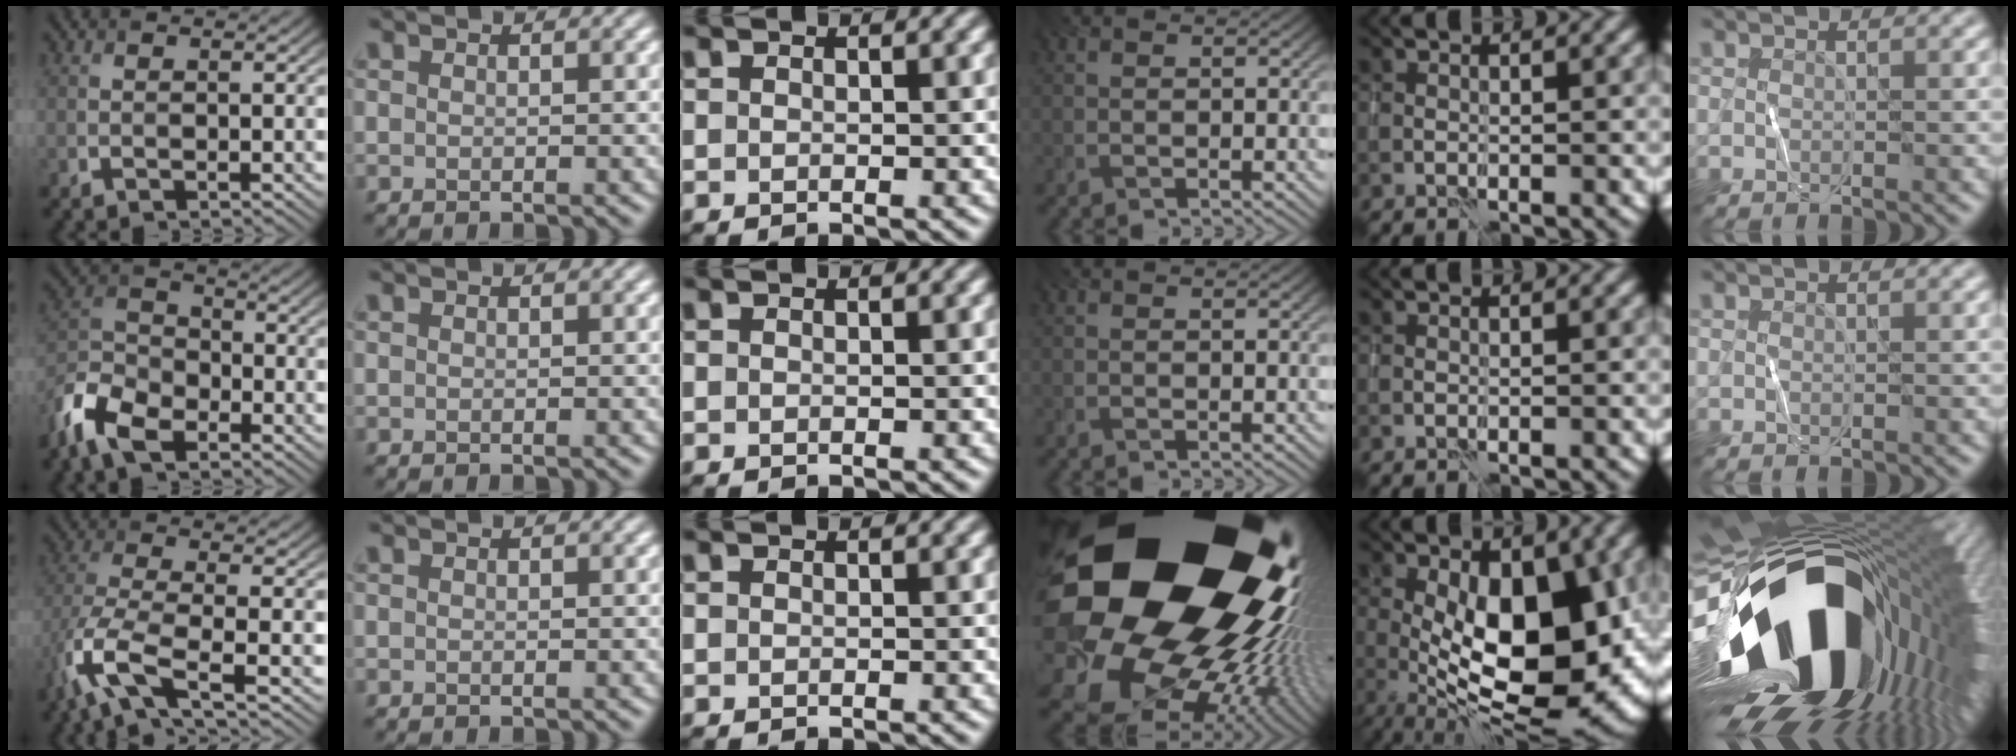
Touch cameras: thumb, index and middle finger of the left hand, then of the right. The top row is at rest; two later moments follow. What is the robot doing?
{"motion": "wipe", "object": "whiteboard"}